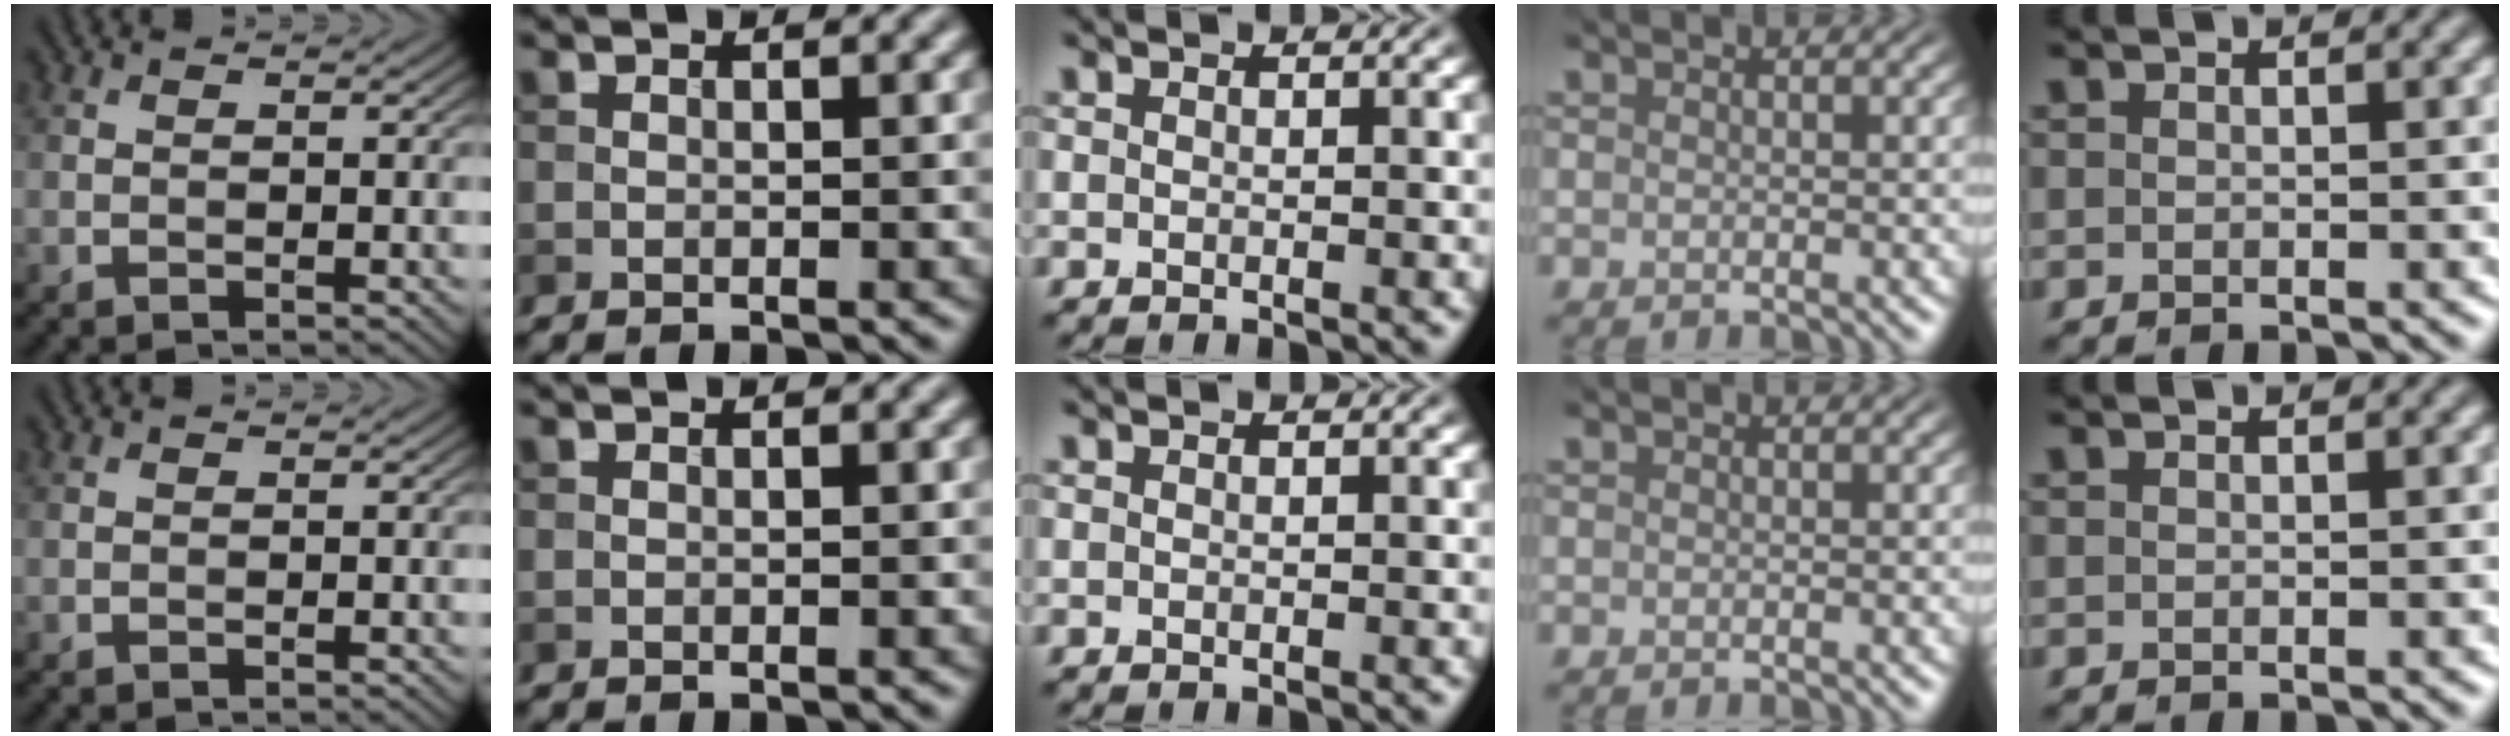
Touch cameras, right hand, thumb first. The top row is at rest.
{}